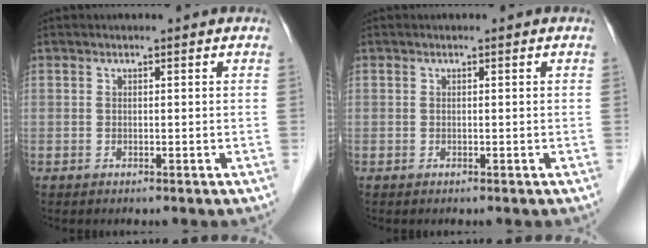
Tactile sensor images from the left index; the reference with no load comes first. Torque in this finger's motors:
{"motor_torque": [0.00, 0.00, 0.00, 0.00]}